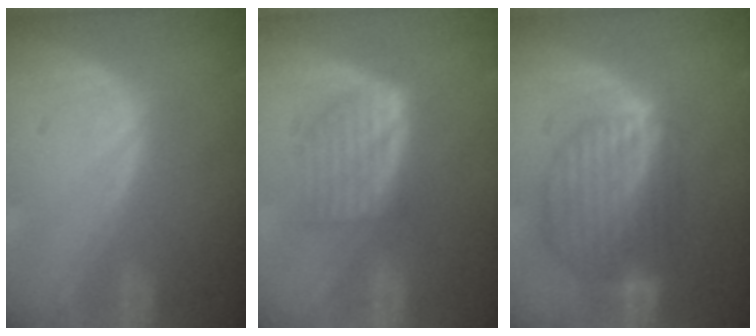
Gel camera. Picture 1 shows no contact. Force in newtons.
{"total": 5.9, "press": 5.4, "slide": 2.4}
{"total": 8.7, "press": 7.6, "slide": 4.1}